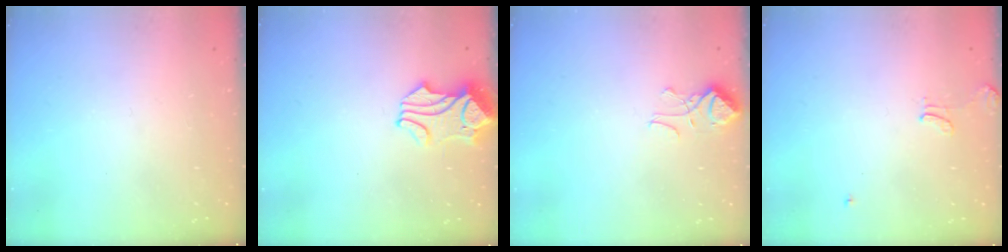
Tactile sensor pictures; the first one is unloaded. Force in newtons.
{"total": 3.0, "press": 2.8, "slide": 0.9}
{"total": 2.9, "press": 2.8, "slide": 0.8}
{"total": 0.0}